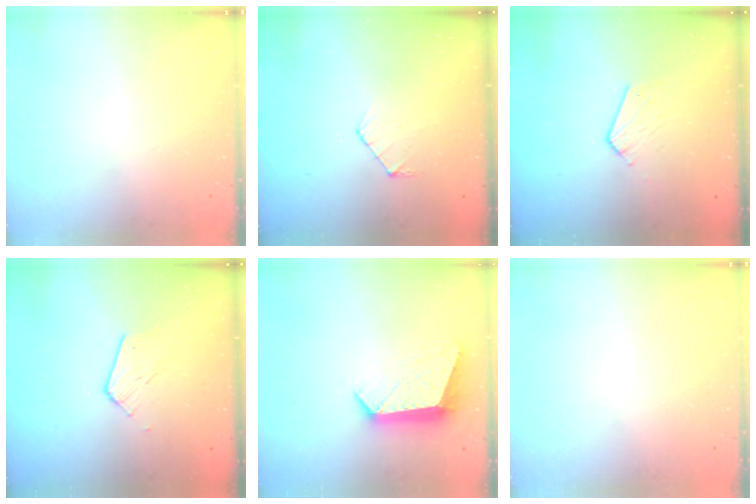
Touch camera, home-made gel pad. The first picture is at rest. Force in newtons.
{"total": 4.8, "press": 4.8, "slide": 0.5}
{"total": 4.8, "press": 4.8, "slide": 0.5}
{"total": 5.3, "press": 5.3, "slide": 0.5}
{"total": 12.1, "press": 12.1, "slide": 1.0}
{"total": 0.0}